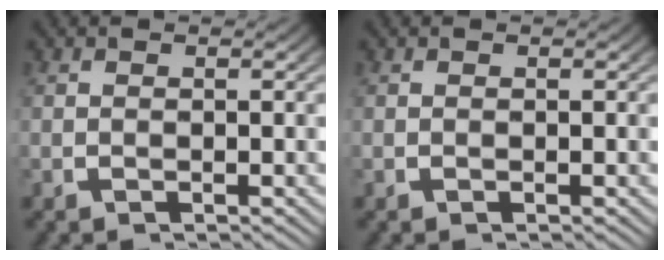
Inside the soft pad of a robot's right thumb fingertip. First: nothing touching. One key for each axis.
{"total": 0.0}